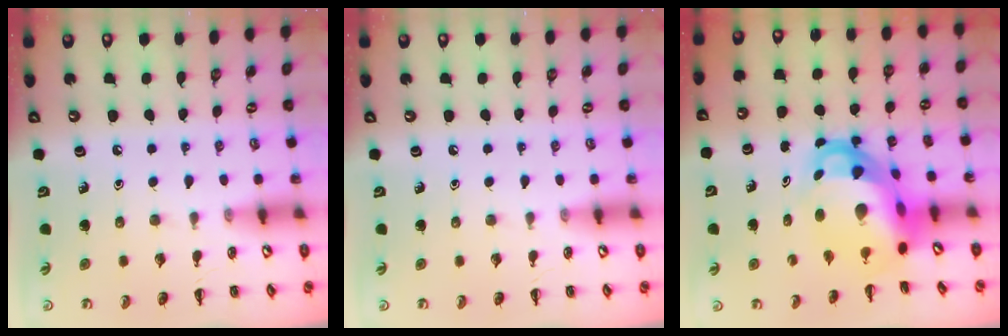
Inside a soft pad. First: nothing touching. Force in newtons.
{"total": 0.0}
{"total": 8.8, "press": 8.5, "slide": 2.4}